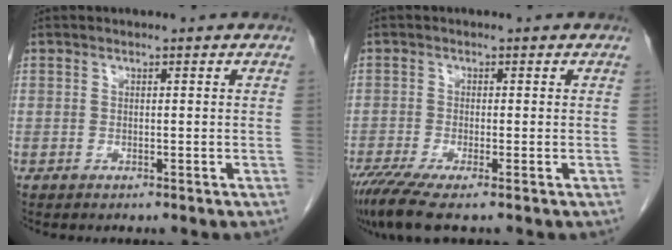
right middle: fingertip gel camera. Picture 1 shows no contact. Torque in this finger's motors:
{"motor_torque": [1.10, -0.85, 0.23, 0.11]}